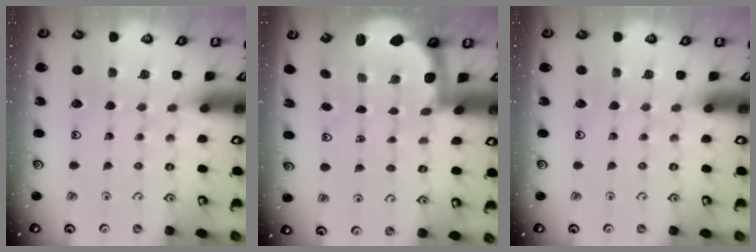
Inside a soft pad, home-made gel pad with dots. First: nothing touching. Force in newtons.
{"total": 2.3, "press": 2.0, "slide": 1.2}
{"total": 0.0}